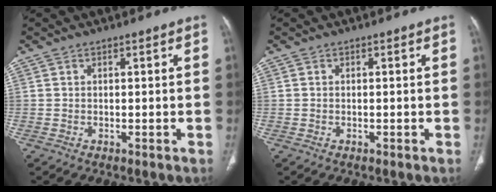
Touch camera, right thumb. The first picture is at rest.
{"total": 0.0}